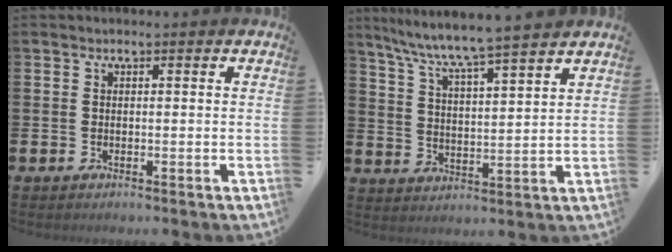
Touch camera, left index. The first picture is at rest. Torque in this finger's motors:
{"motor_torque": [0.47, -0.45, 0.81, 0.16]}